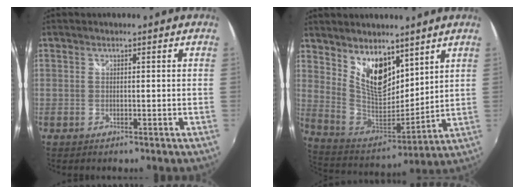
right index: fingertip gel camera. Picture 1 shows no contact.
{"total": 14.0, "force": [8.3, 7.3, 8.6], "torque": [-0.157, -0.005, 0.165]}